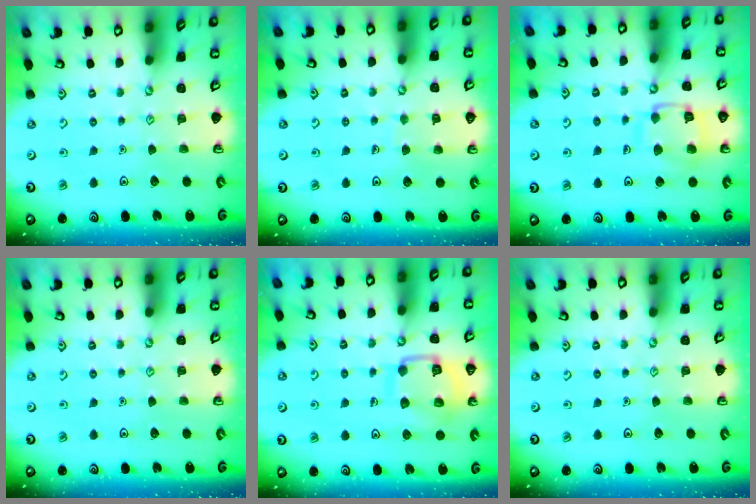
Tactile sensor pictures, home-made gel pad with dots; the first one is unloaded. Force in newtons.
{"total": 4.3, "press": 4.2, "slide": 0.4}
{"total": 11.2, "press": 11.2, "slide": 1.0}
{"total": 0.0}
{"total": 13.2, "press": 13.1, "slide": 1.4}
{"total": 0.0}